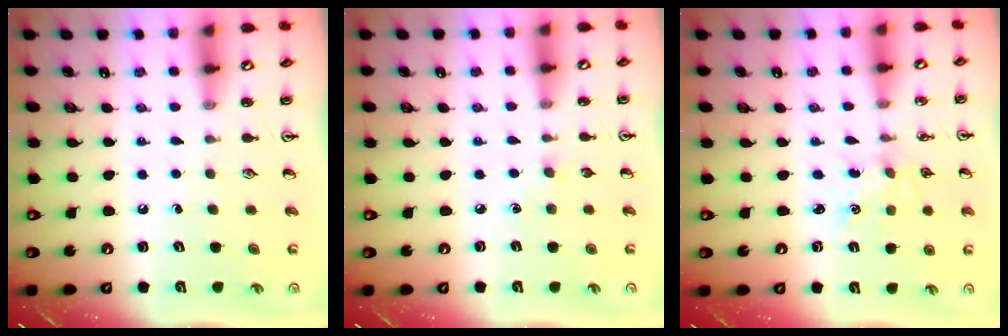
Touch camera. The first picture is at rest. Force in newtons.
{"total": 2.9, "press": 2.9, "slide": 0.4}
{"total": 2.2, "press": 2.2, "slide": 0.3}